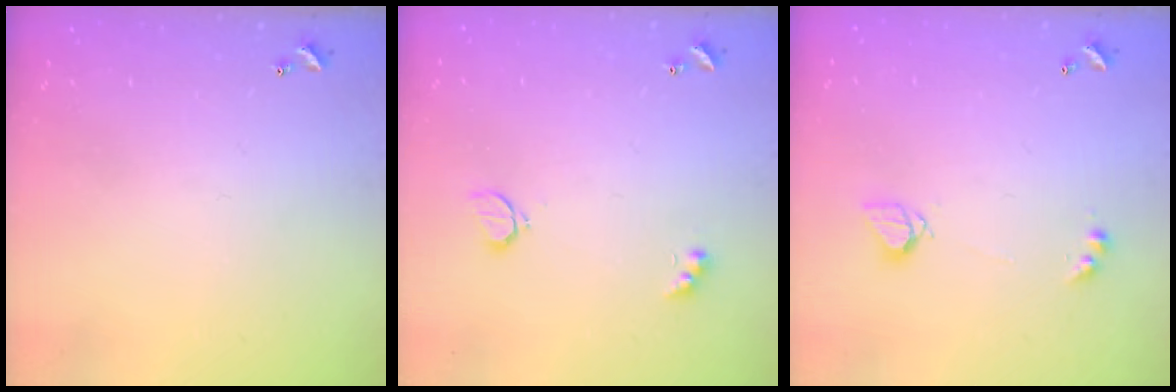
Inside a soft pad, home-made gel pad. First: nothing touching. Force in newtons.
{"total": 3.1, "press": 3.0, "slide": 0.6}
{"total": 3.5, "press": 3.4, "slide": 0.3}